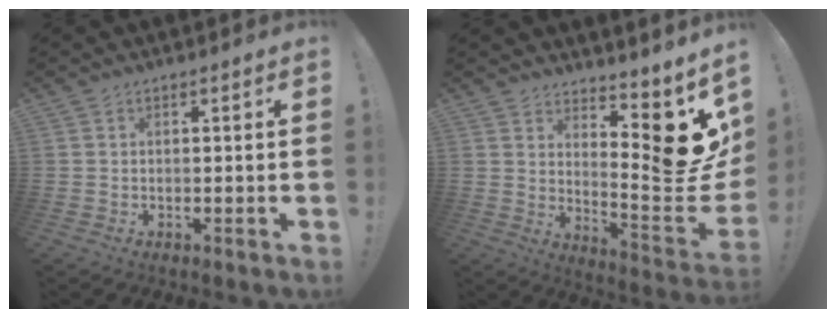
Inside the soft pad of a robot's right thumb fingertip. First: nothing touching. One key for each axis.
{"total": 13.9, "fx": 5.4, "fy": 5.3, "fz": 11.7, "tx": -0.104, "ty": -0.076, "tz": 0.087}